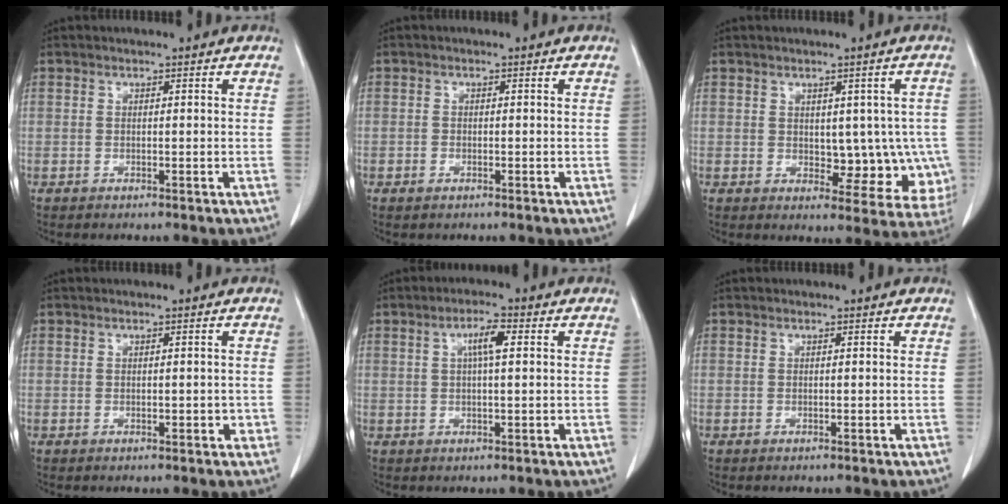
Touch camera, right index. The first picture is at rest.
{"total": 1.4, "force": [-0.7, 1.0, 0.8], "torque": [-0.018, 0.003, -0.008]}
{"total": 10.3, "force": [-0.8, 6.5, 7.9], "torque": [-0.082, 0.012, 0.008]}
{"total": 1.9, "force": [-0.4, 1.2, 1.5], "torque": [-0.026, 0.006, 0.000]}
{"total": 4.3, "force": [1.1, 1.0, 4.0], "torque": [-0.077, 0.011, 0.020]}
{"total": 0.0}